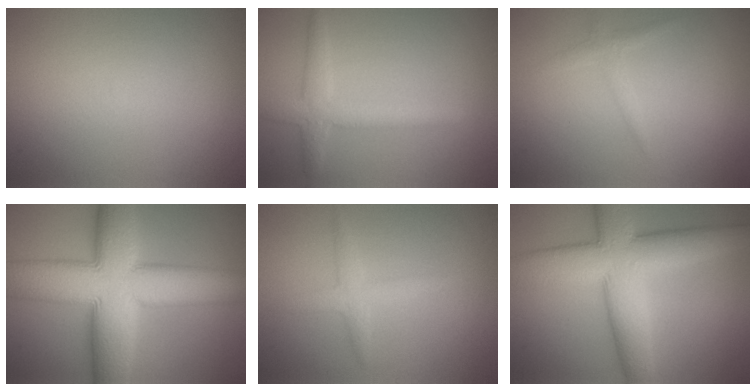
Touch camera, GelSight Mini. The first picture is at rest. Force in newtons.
{"total": 2.8, "press": 2.8, "slide": 0.1}
{"total": 1.3, "press": 1.3, "slide": 0.0}
{"total": 14.0, "press": 13.9, "slide": 0.5}
{"total": 2.0, "press": 2.0, "slide": 0.1}
{"total": 9.7, "press": 9.7, "slide": 0.4}